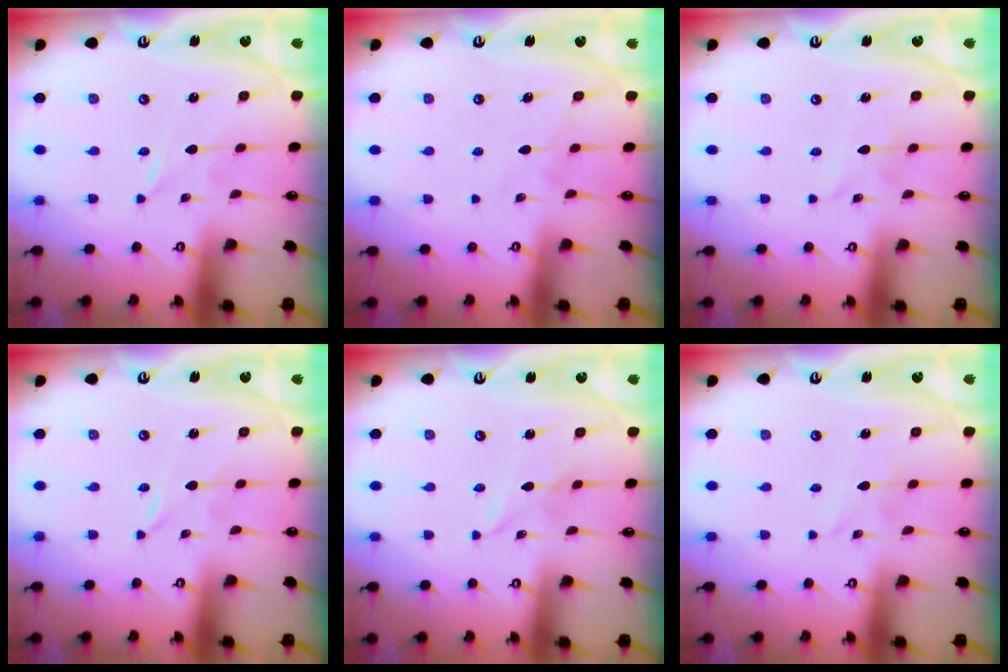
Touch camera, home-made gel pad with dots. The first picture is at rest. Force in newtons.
{"total": 5.8, "press": 5.7, "slide": 0.7}
{"total": 2.0, "press": 1.9, "slide": 0.2}
{"total": 0.0}
{"total": 1.9, "press": 1.9, "slide": 0.3}
{"total": 2.3, "press": 2.3, "slide": 0.2}